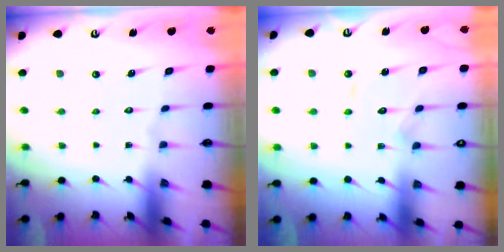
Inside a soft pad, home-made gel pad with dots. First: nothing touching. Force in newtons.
{"total": 8.5, "press": 8.5, "slide": 0.7}